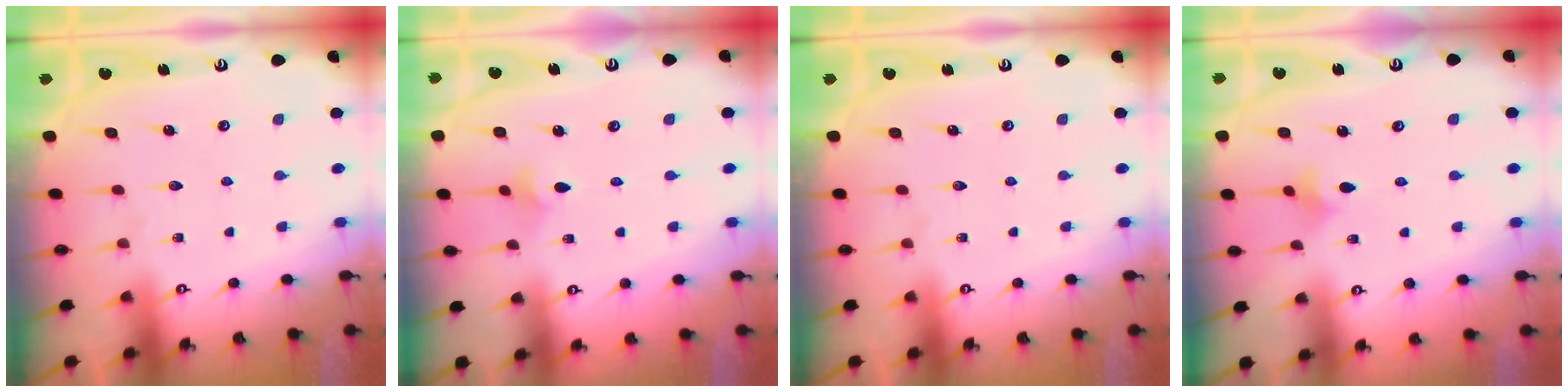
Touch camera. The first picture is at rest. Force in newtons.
{"total": 2.8, "press": 2.8, "slide": 0.6}
{"total": 0.0}
{"total": 3.0, "press": 2.9, "slide": 0.5}